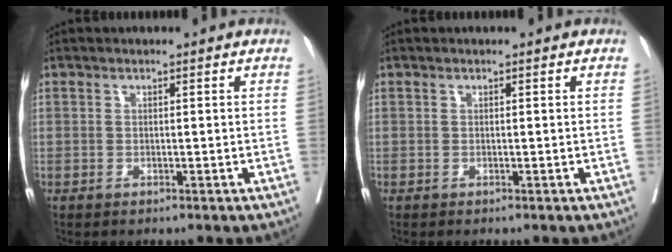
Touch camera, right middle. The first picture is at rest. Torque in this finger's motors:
{"motor_torque": [0.98, -0.37, 0.22, 0.08]}